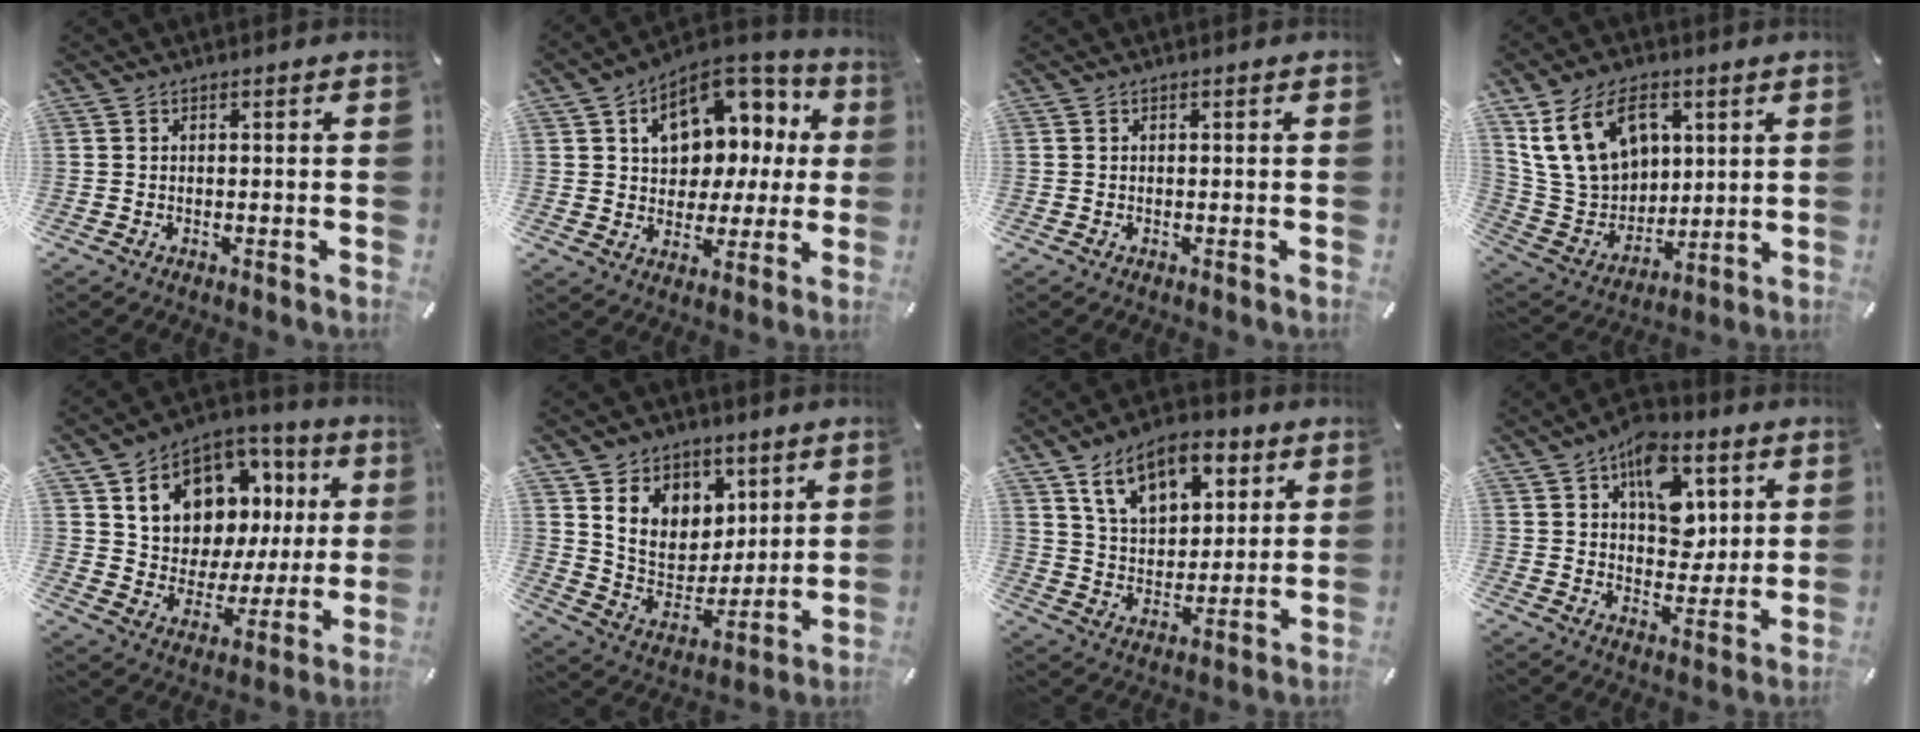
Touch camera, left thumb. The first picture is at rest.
{"total": 12.6, "force": [5.0, 9.5, 6.8], "torque": [-0.103, -0.033, 0.092]}
{"total": 0.0}
{"total": 17.1, "force": [7.7, 12.3, 9.1], "torque": [-0.182, -0.016, 0.149]}
{"total": 13.6, "force": [7.5, 10.0, 5.6], "torque": [-0.103, -0.059, 0.138]}
{"total": 11.7, "force": [5.1, 10.1, 2.9], "torque": [-0.060, -0.040, 0.105]}
{"total": 14.0, "force": [8.3, 8.9, 7.0], "torque": [-0.120, -0.031, 0.152]}
{"total": 13.3, "force": [5.3, 9.1, 8.0], "torque": [-0.109, -0.015, 0.095]}